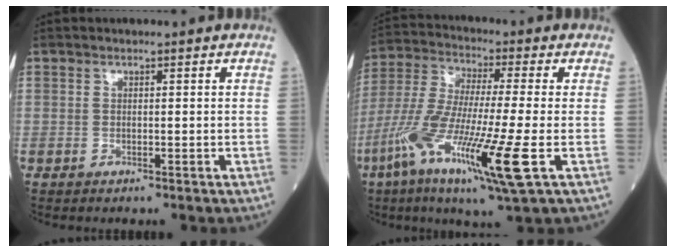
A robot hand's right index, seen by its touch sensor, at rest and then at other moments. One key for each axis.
{"total": 17.0, "fx": -6.6, "fy": 0.6, "fz": 15.7, "tx": -0.335, "ty": -0.041, "tz": -0.126}